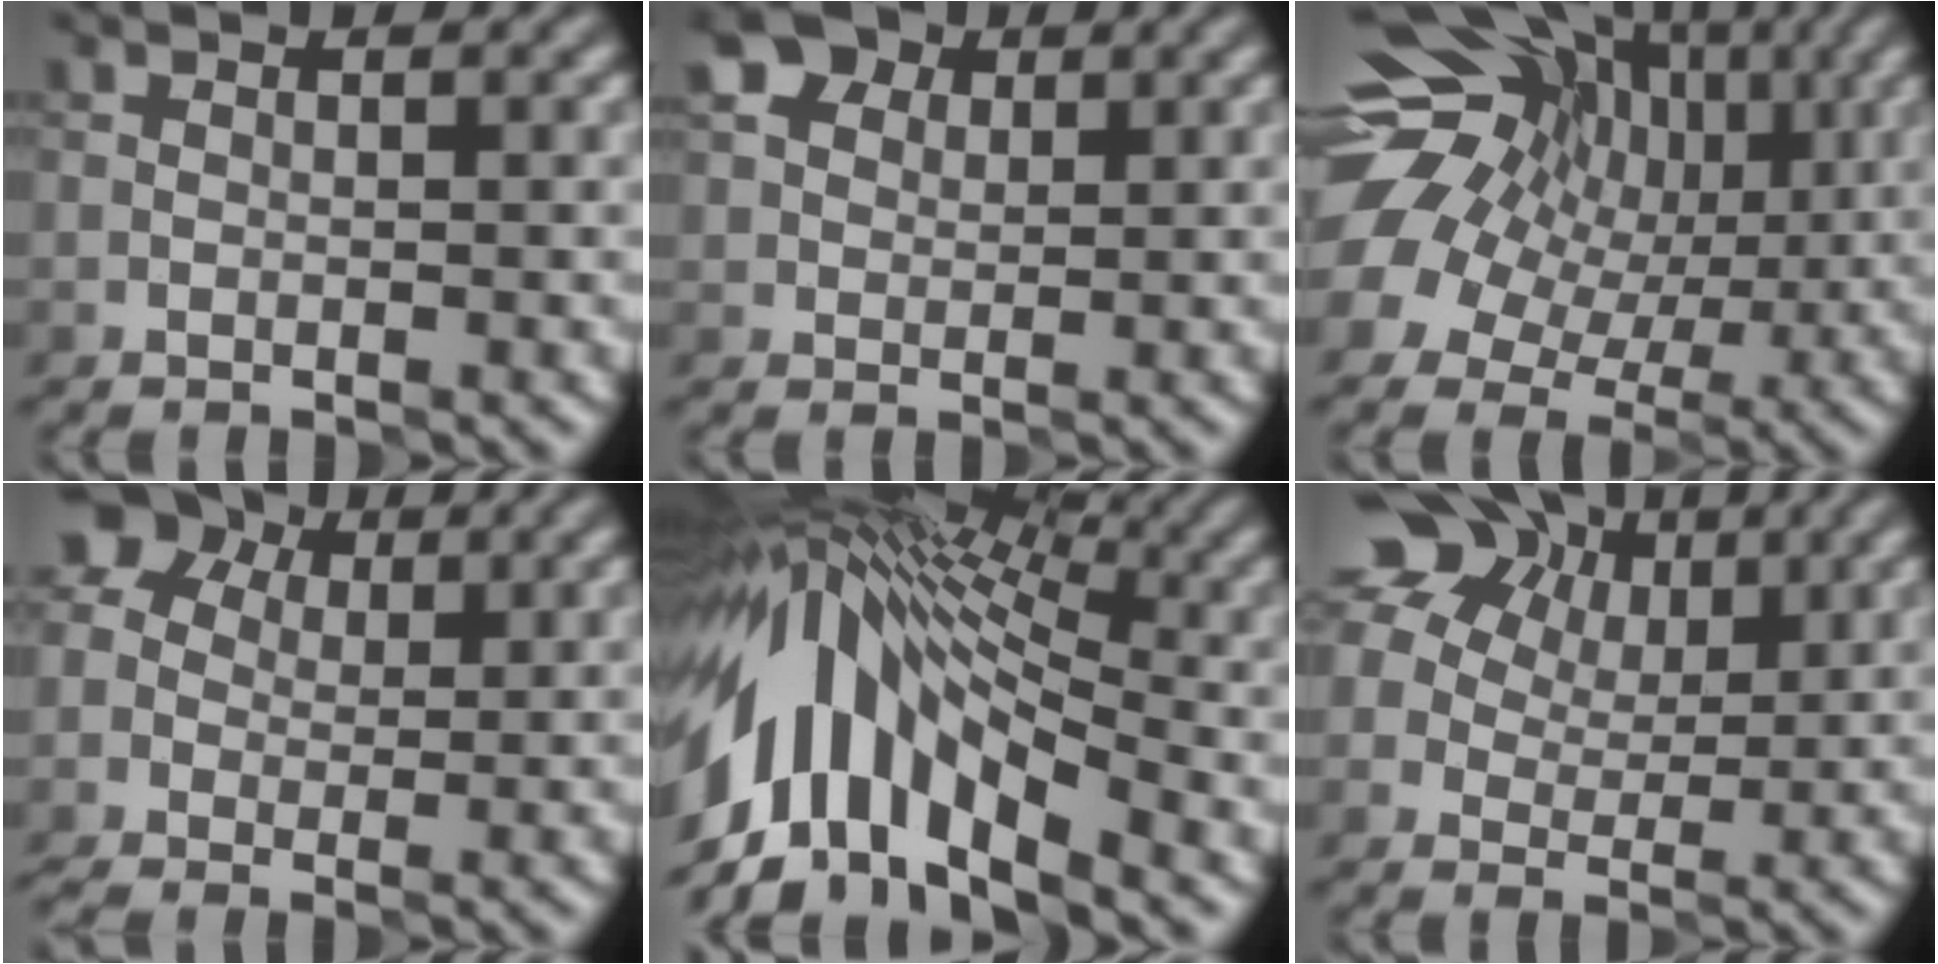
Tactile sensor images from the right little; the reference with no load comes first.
{"total": 4.0, "force": [2.3, 2.6, 1.8], "torque": [-0.030, 0.013, 0.032]}
{"total": 14.4, "force": [3.3, 11.3, 8.3], "torque": [-0.144, 0.032, 0.037]}
{"total": 5.5, "force": [1.0, 4.5, 3.1], "torque": [-0.065, 0.024, 0.009]}
{"total": 11.9, "force": [-2.6, 6.4, 9.7], "torque": [-0.175, 0.026, -0.045]}
{"total": 14.4, "force": [7.2, 10.1, 7.2], "torque": [-0.148, 0.048, 0.132]}